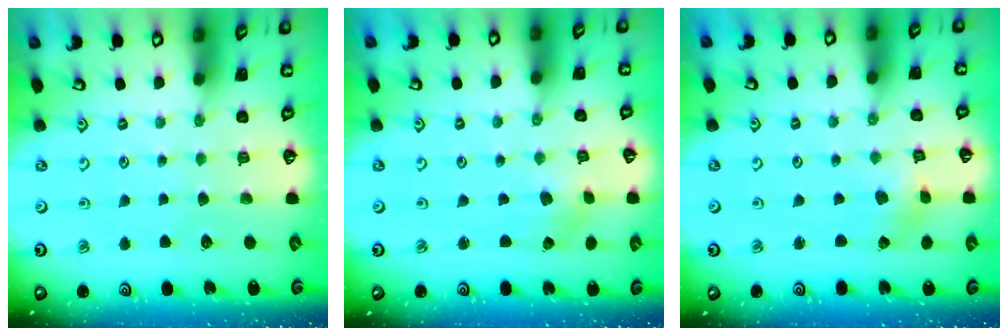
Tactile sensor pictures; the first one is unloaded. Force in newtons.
{"total": 2.4, "press": 2.3, "slide": 0.4}
{"total": 1.0, "press": 1.0, "slide": 0.1}